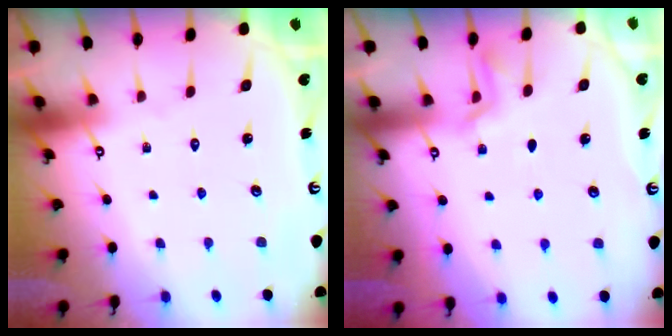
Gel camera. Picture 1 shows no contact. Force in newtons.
{"total": 1.6, "press": 1.5, "slide": 0.6}